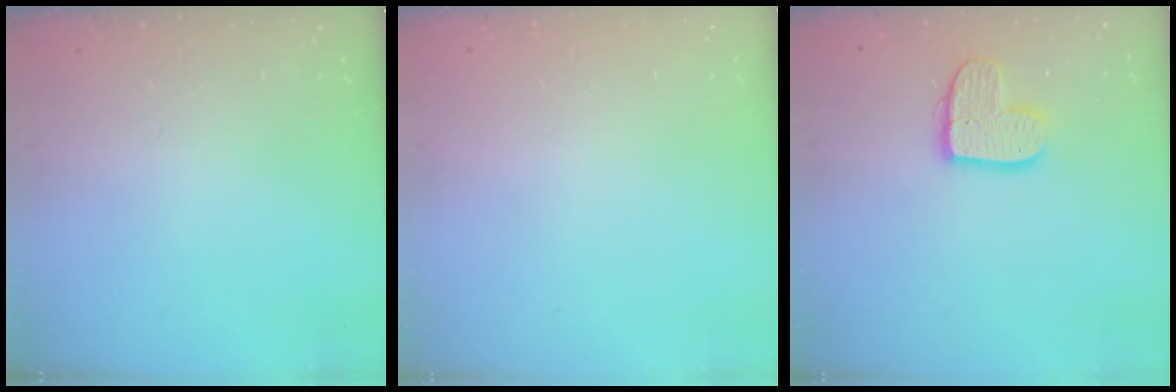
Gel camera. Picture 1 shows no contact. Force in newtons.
{"total": 0.0}
{"total": 12.2, "press": 12.1, "slide": 1.1}